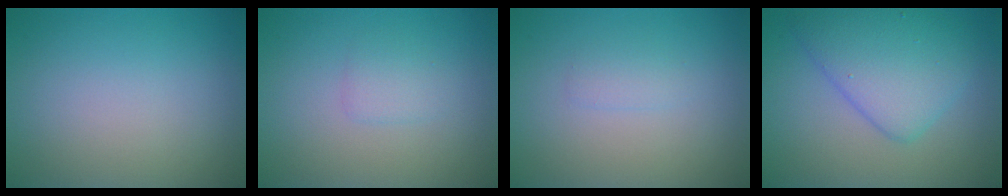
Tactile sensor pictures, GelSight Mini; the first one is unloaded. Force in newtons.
{"total": 1.3, "press": 1.2, "slide": 0.0}
{"total": 1.0, "press": 1.0, "slide": 0.1}
{"total": 5.5, "press": 5.5, "slide": 0.1}